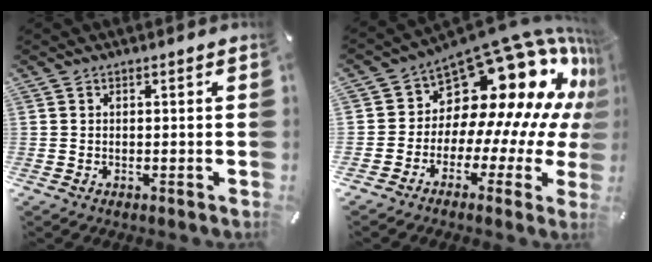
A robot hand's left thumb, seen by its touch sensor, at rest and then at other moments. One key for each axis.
{"total": 19.6, "fx": 11.1, "fy": 10.9, "fz": 12.0, "tx": -0.181, "ty": -0.121, "tz": 0.197}